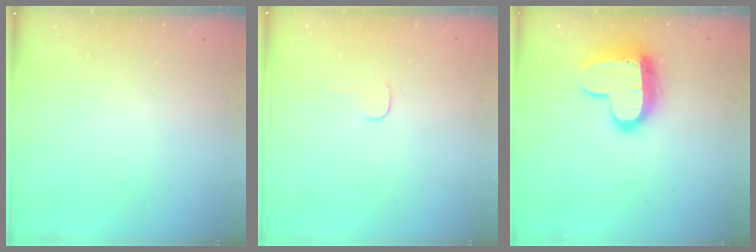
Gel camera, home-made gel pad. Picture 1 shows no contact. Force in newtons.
{"total": 2.7, "press": 2.7, "slide": 0.2}
{"total": 14.4, "press": 14.4, "slide": 1.0}